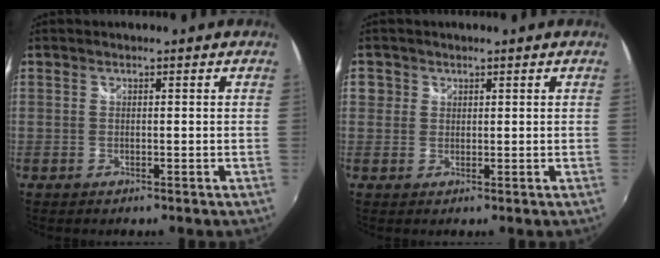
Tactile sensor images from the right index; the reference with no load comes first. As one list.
[{"total": 2.1, "force": [0.2, 2.0, 0.3], "torque": [-0.004, 0.006, 0.000]}]